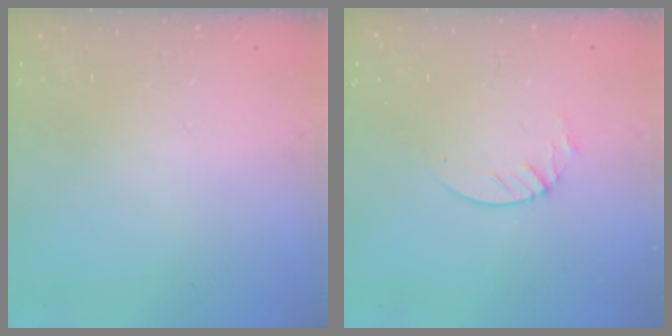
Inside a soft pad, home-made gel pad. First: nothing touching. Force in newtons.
{"total": 3.3, "press": 3.2, "slide": 0.3}